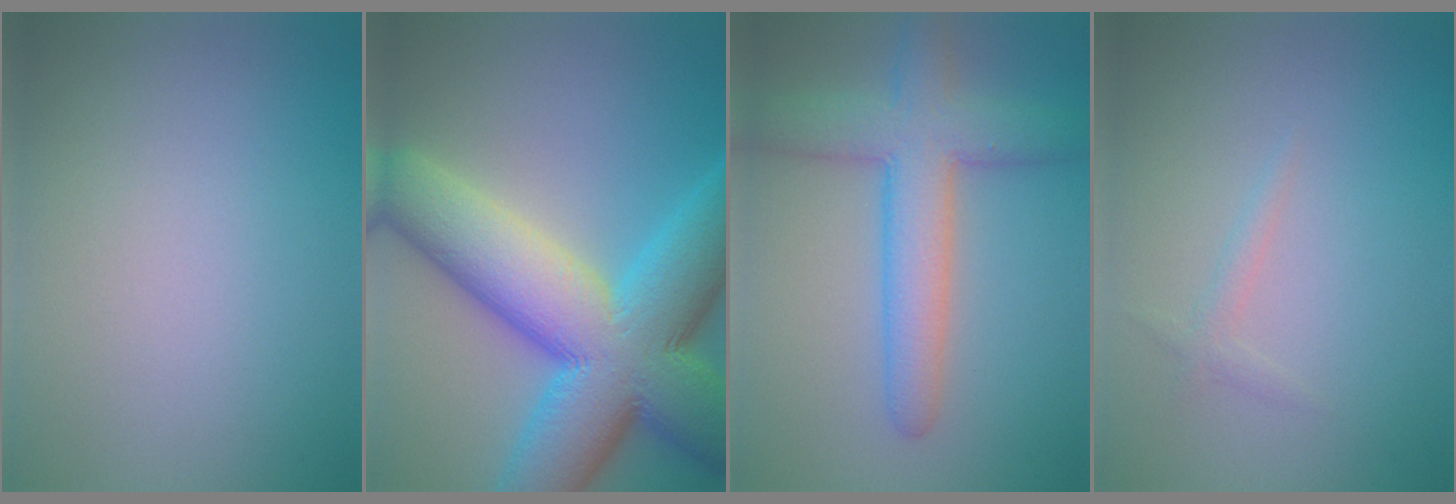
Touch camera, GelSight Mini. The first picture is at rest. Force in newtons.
{"total": 15.4, "press": 15.4, "slide": 0.4}
{"total": 6.4, "press": 6.4, "slide": 0.3}
{"total": 0.9, "press": 0.9, "slide": 0.1}